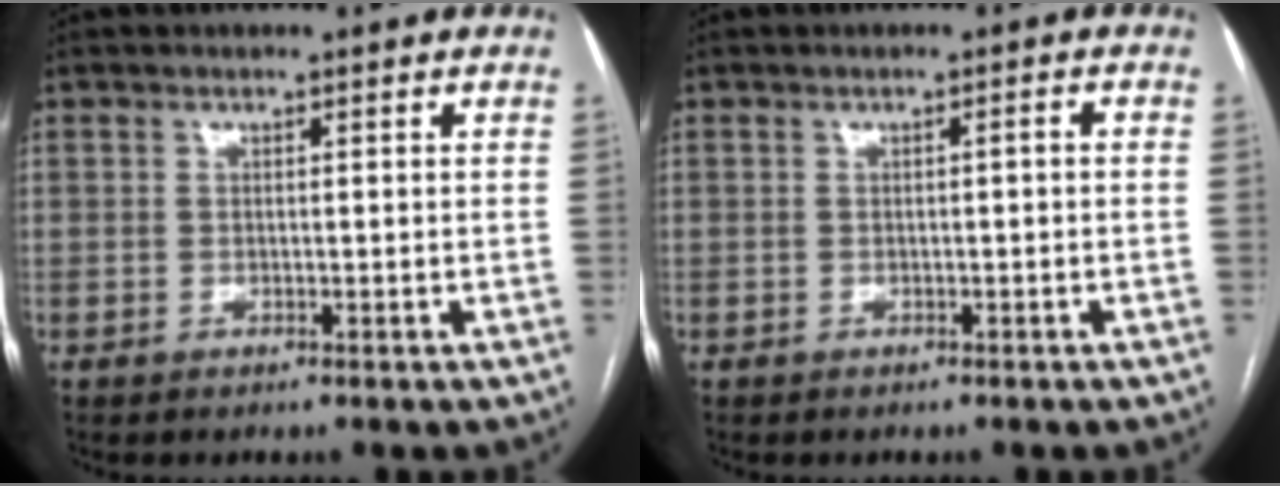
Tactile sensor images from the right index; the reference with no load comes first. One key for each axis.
{"total": 0.8, "fx": 0.0, "fy": 0.1, "fz": 0.8, "tx": -0.011, "ty": 0.002, "tz": 0.001}